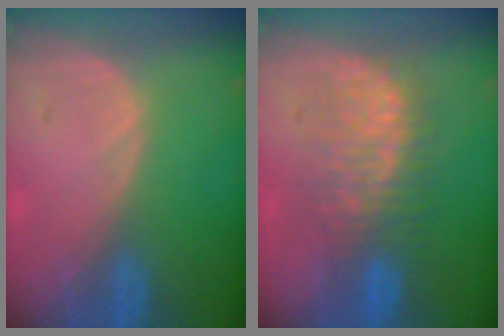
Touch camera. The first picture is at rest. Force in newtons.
{"total": 7.8, "press": 7.8, "slide": 0.4}